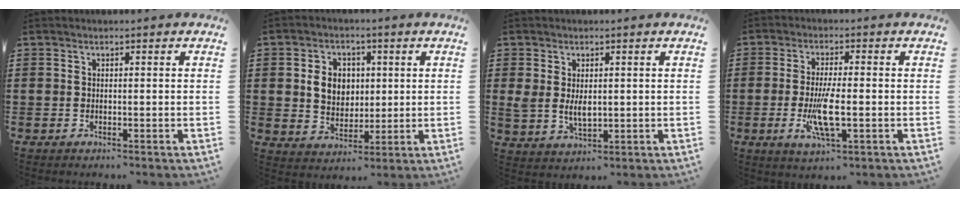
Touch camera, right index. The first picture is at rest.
{"total": 6.2, "force": [1.0, 5.2, 3.3], "torque": [-0.067, 0.011, 0.013]}
{"total": 3.7, "force": [0.4, 2.4, 2.8], "torque": [-0.058, 0.007, 0.007]}
{"total": 6.8, "force": [-1.6, 1.7, 6.3], "torque": [-0.131, -0.012, -0.032]}